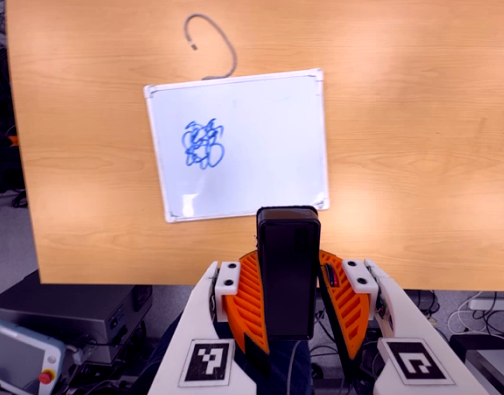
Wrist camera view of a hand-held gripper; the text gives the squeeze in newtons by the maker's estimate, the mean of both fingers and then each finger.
{"total": 7.5, "left": 6.8, "right": 8.3}